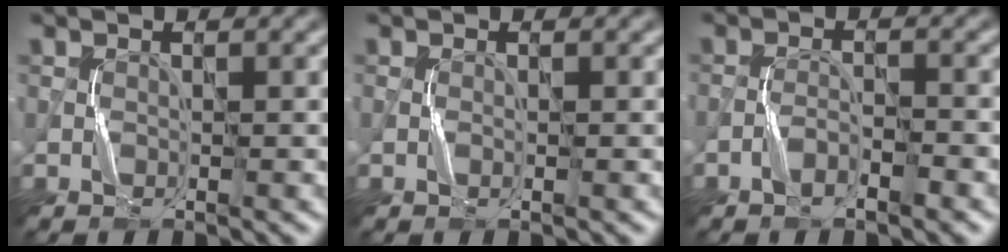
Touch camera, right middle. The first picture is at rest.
{"total": 0.0}
{"total": 2.0, "force": [-1.4, 0.3, 1.4], "torque": [-0.028, 0.006, -0.024]}